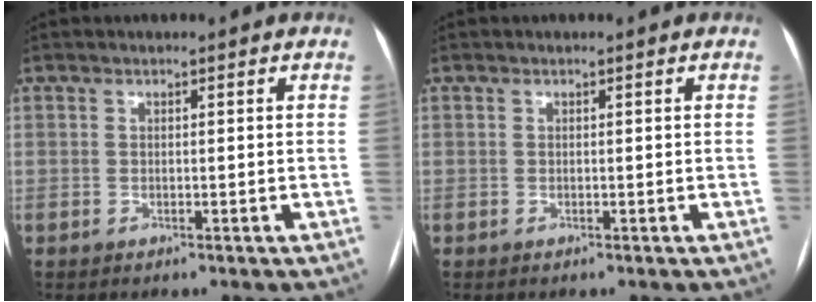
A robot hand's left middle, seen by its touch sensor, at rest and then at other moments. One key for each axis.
{"total": 0.0}